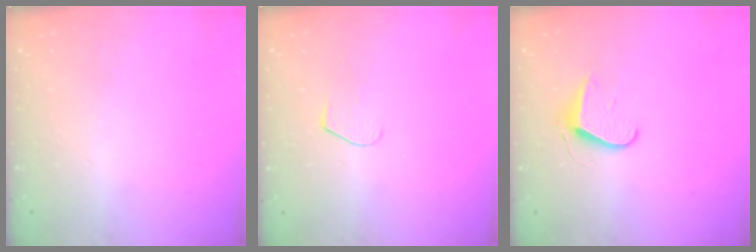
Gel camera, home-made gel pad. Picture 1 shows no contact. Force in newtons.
{"total": 6.2, "press": 6.2, "slide": 0.7}
{"total": 7.1, "press": 7.1, "slide": 0.5}